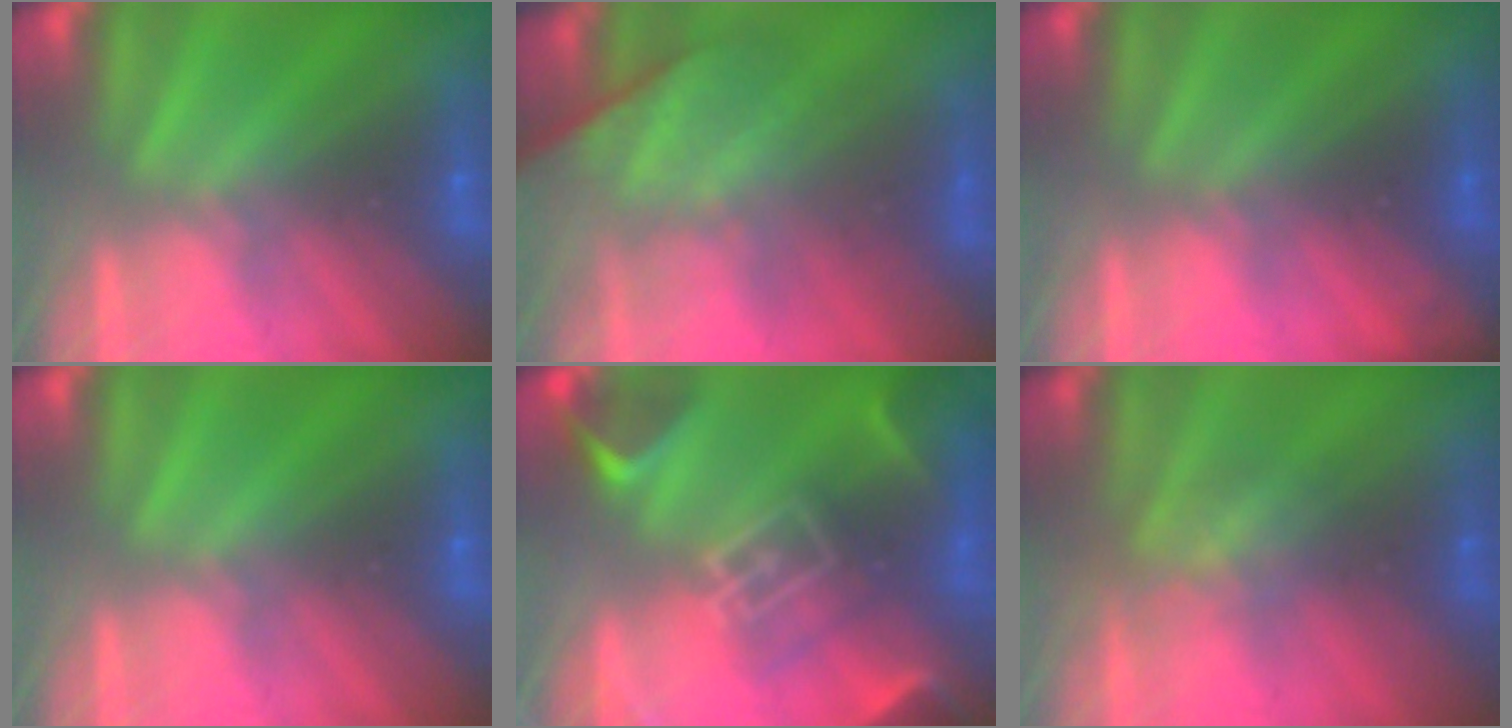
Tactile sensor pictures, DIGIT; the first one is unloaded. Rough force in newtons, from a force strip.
{"total": 9.4}
{"total": 2.0}
{"total": 0.0}
{"total": 9.1}
{"total": 2.7}